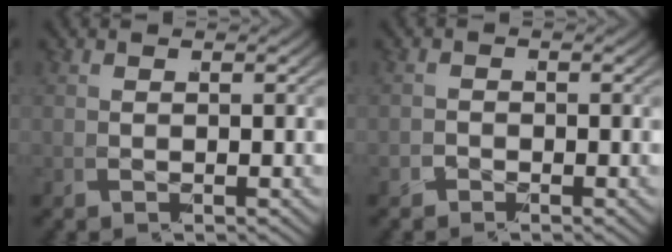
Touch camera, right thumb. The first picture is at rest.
{"total": 0.8, "force": [-0.7, 0.4, -0.1], "torque": [0.004, -0.004, -0.013]}